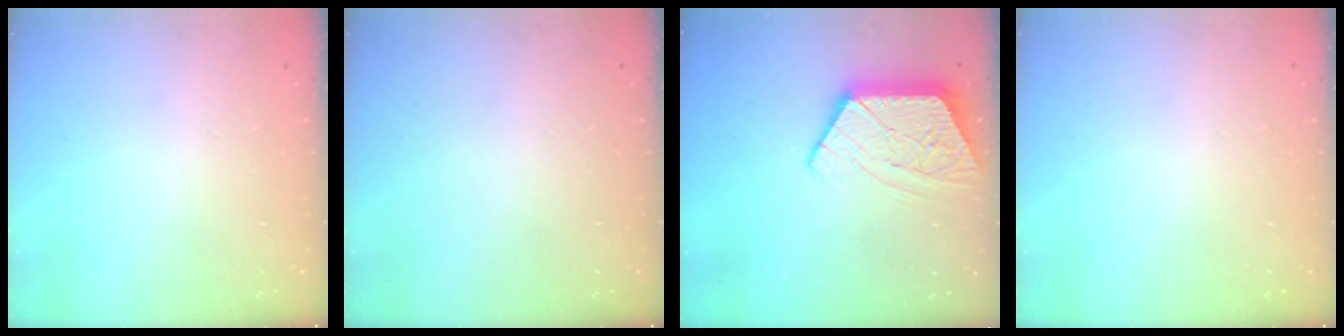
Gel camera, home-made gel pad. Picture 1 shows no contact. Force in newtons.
{"total": 0.0}
{"total": 12.5, "press": 12.5, "slide": 0.7}
{"total": 0.0}